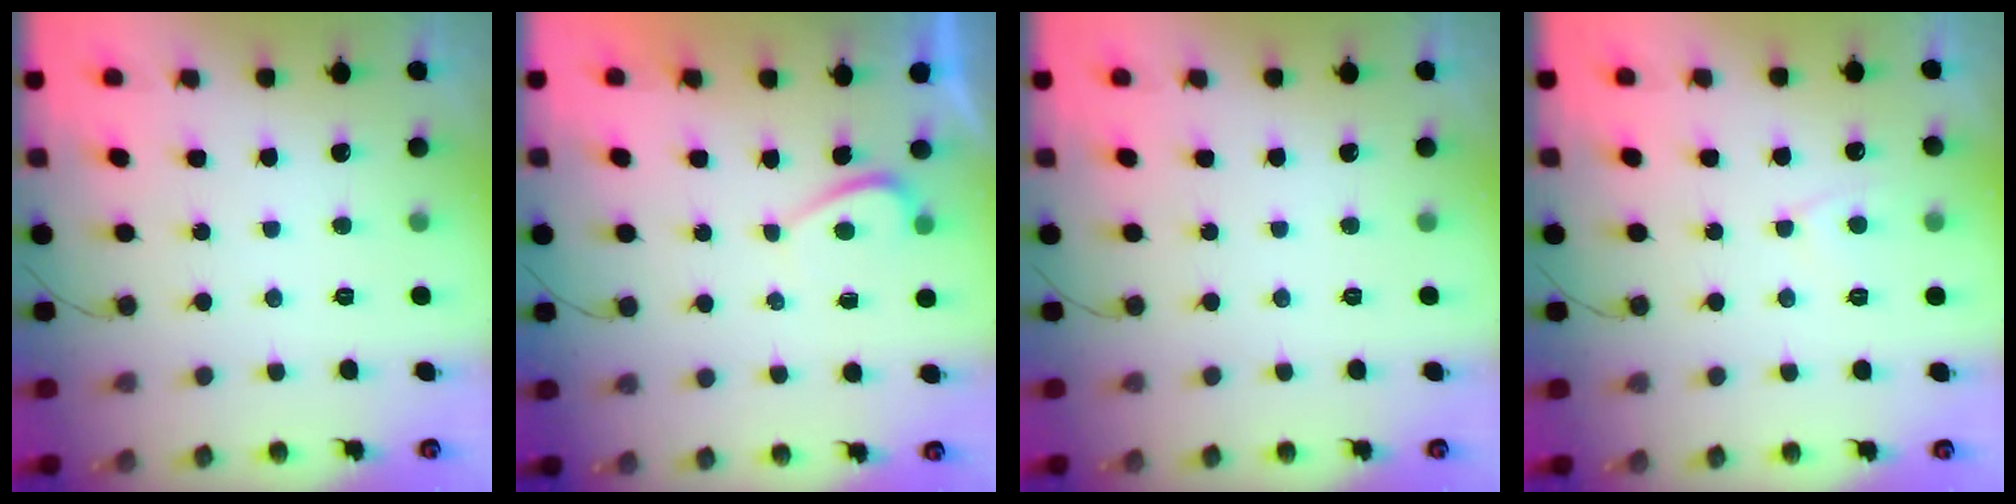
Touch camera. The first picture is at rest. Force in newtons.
{"total": 0.7, "press": 0.5, "slide": 0.5}
{"total": 0.0}
{"total": 4.0, "press": 4.0, "slide": 0.4}